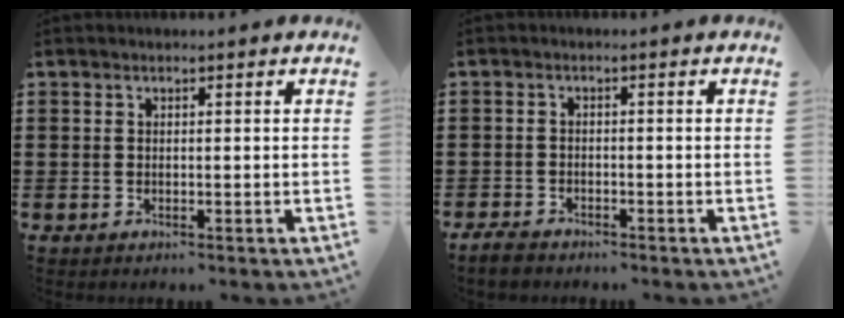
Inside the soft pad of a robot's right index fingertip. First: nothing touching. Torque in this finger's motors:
{"motor_torque": [-0.10, 0.67, -0.44, -0.21]}